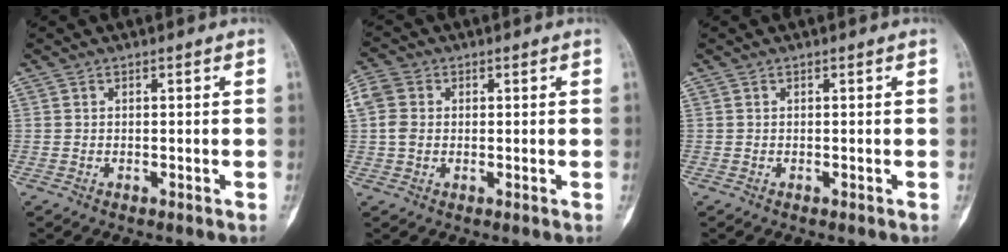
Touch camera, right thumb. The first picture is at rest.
{"total": 4.7, "force": [0.5, 3.8, 2.6], "torque": [-0.065, 0.013, 0.004]}
{"total": 0.0}